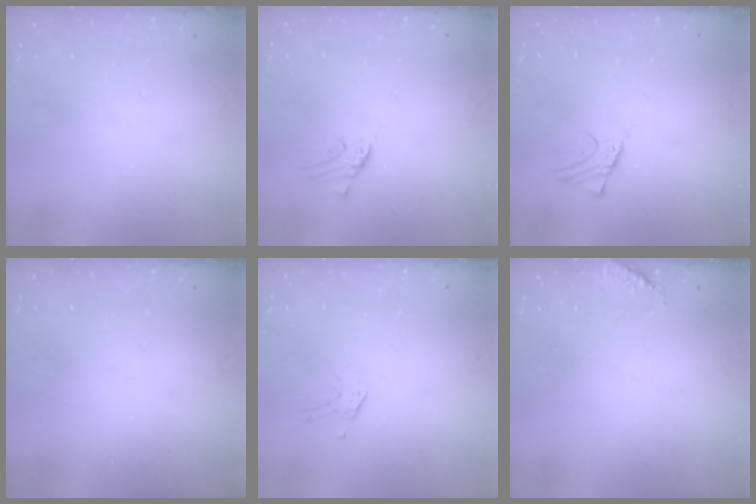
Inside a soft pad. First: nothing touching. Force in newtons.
{"total": 0.0}
{"total": 1.5, "press": 1.5, "slide": 0.0}
{"total": 0.7, "press": 0.7, "slide": 0.0}
{"total": 1.2, "press": 1.2, "slide": 0.1}
{"total": 6.8, "press": 6.7, "slide": 0.9}